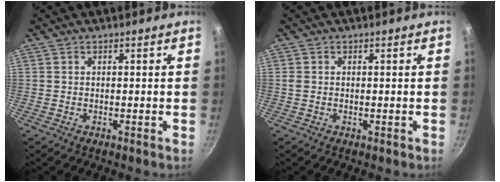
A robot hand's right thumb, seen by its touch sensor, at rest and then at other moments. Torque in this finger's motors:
{"motor_torque": [0.19, 0.06, 0.17, -0.01, -0.01]}